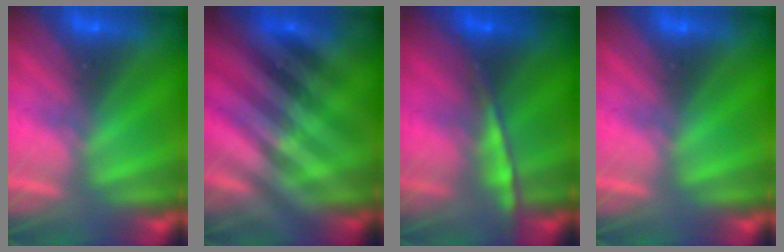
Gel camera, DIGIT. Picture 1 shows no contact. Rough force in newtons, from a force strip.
{"total": 2.6}
{"total": 6.5}
{"total": 0.0}